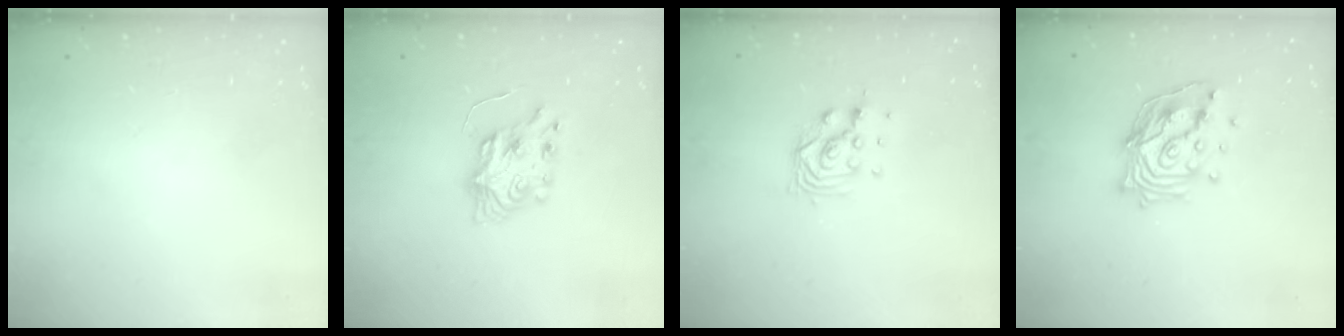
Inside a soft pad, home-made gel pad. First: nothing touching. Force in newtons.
{"total": 7.3, "press": 7.3, "slide": 0.3}
{"total": 7.9, "press": 7.8, "slide": 0.6}
{"total": 14.8, "press": 14.6, "slide": 2.2}